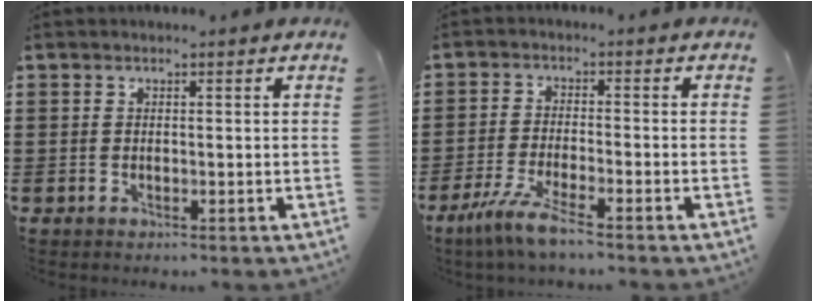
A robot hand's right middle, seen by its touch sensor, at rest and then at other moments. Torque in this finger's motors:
{"motor_torque": [2.14, 0.00, 0.47, 0.20]}